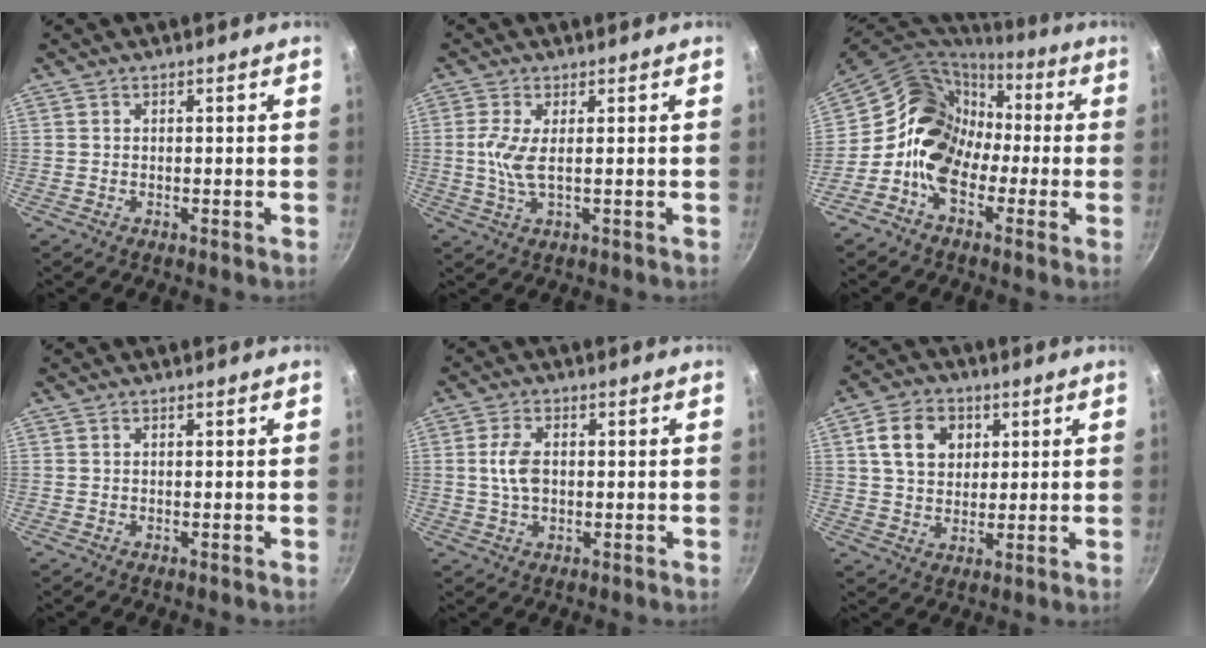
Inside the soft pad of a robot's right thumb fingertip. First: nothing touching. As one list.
[{"total": 4.7, "force": [0.4, 1.2, 4.5], "torque": [-0.109, -0.002, 0.009]}, {"total": 16.7, "force": [-0.9, 13.1, 10.4], "torque": [-0.143, 0.052, -0.038]}, {"total": 0.0}, {"total": 5.5, "force": [0.3, 3.3, 4.3], "torque": [-0.078, 0.006, 0.004]}, {"total": 9.5, "force": [2.8, 7.3, 5.3], "torque": [-0.074, 0.004, 0.043]}]